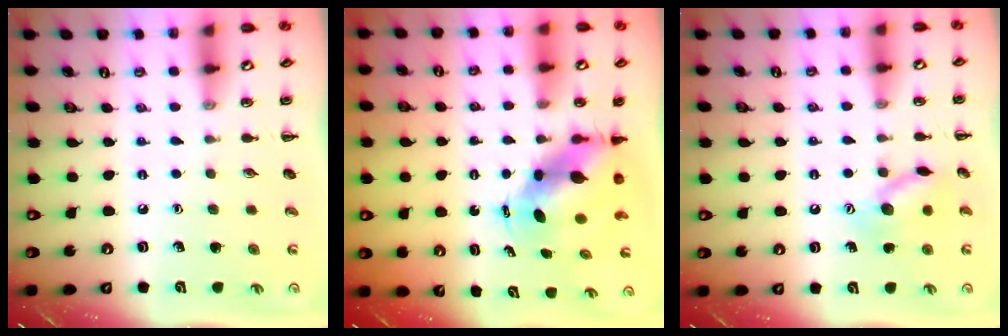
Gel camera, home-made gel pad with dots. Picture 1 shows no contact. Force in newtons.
{"total": 5.8, "press": 5.6, "slide": 1.4}
{"total": 11.3, "press": 11.2, "slide": 0.8}